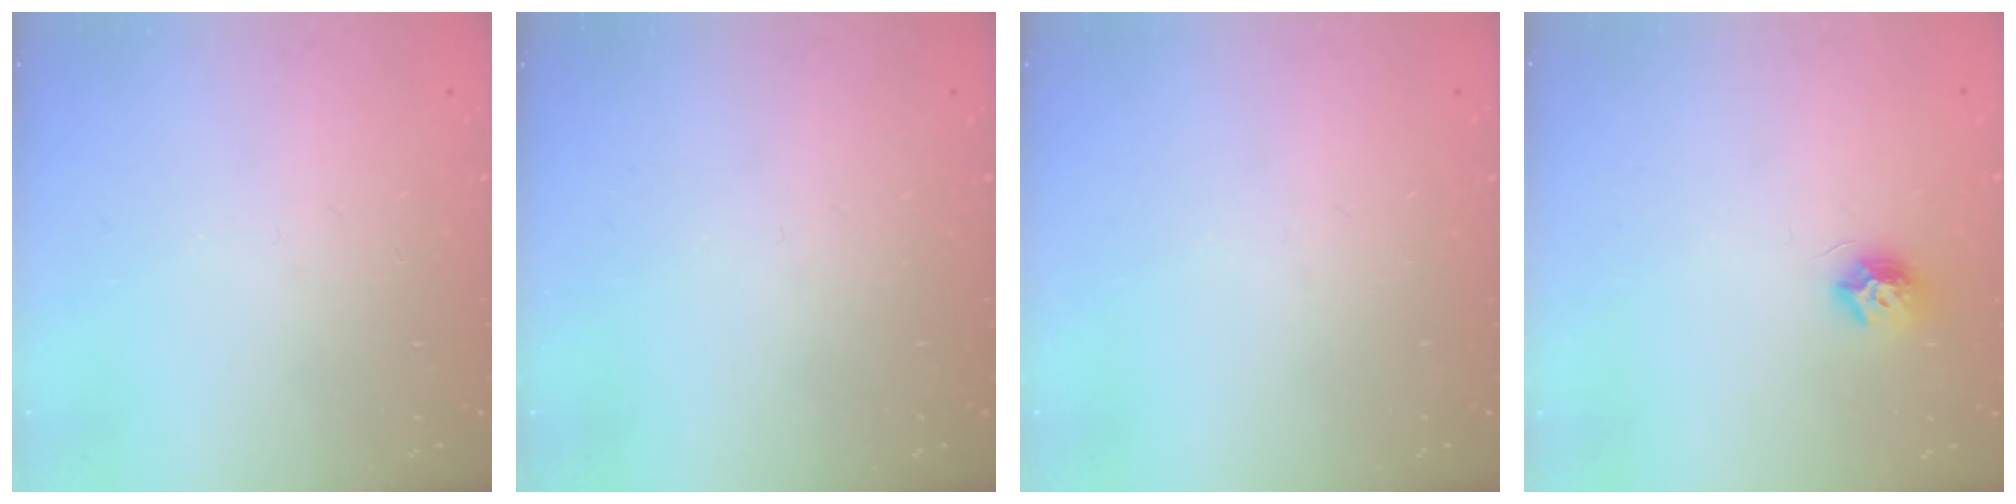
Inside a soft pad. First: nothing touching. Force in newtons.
{"total": 0.0}
{"total": 0.0}
{"total": 8.1, "press": 8.1, "slide": 0.1}